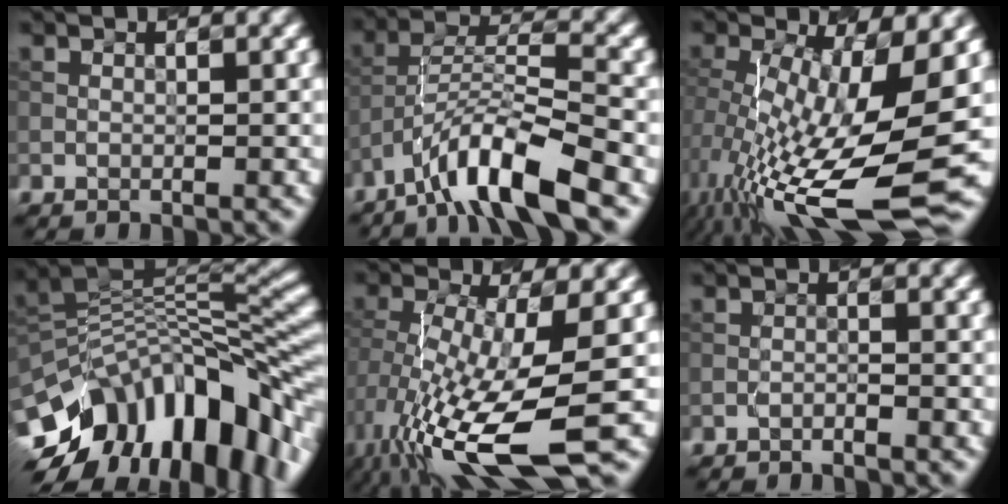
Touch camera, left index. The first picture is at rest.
{"total": 8.4, "force": [-5.8, 1.5, 5.8], "torque": [-0.096, 0.009, -0.111]}
{"total": 15.4, "force": [-3.7, 4.7, 14.2], "torque": [-0.263, -0.024, -0.061]}
{"total": 14.9, "force": [-6.1, 7.2, 11.5], "torque": [-0.190, 0.020, -0.108]}
{"total": 12.4, "force": [-4.7, 3.7, 10.9], "torque": [-0.228, -0.021, -0.081]}
{"total": 0.8, "force": [-0.8, 0.0, 0.0], "torque": [0.001, 0.005, -0.018]}